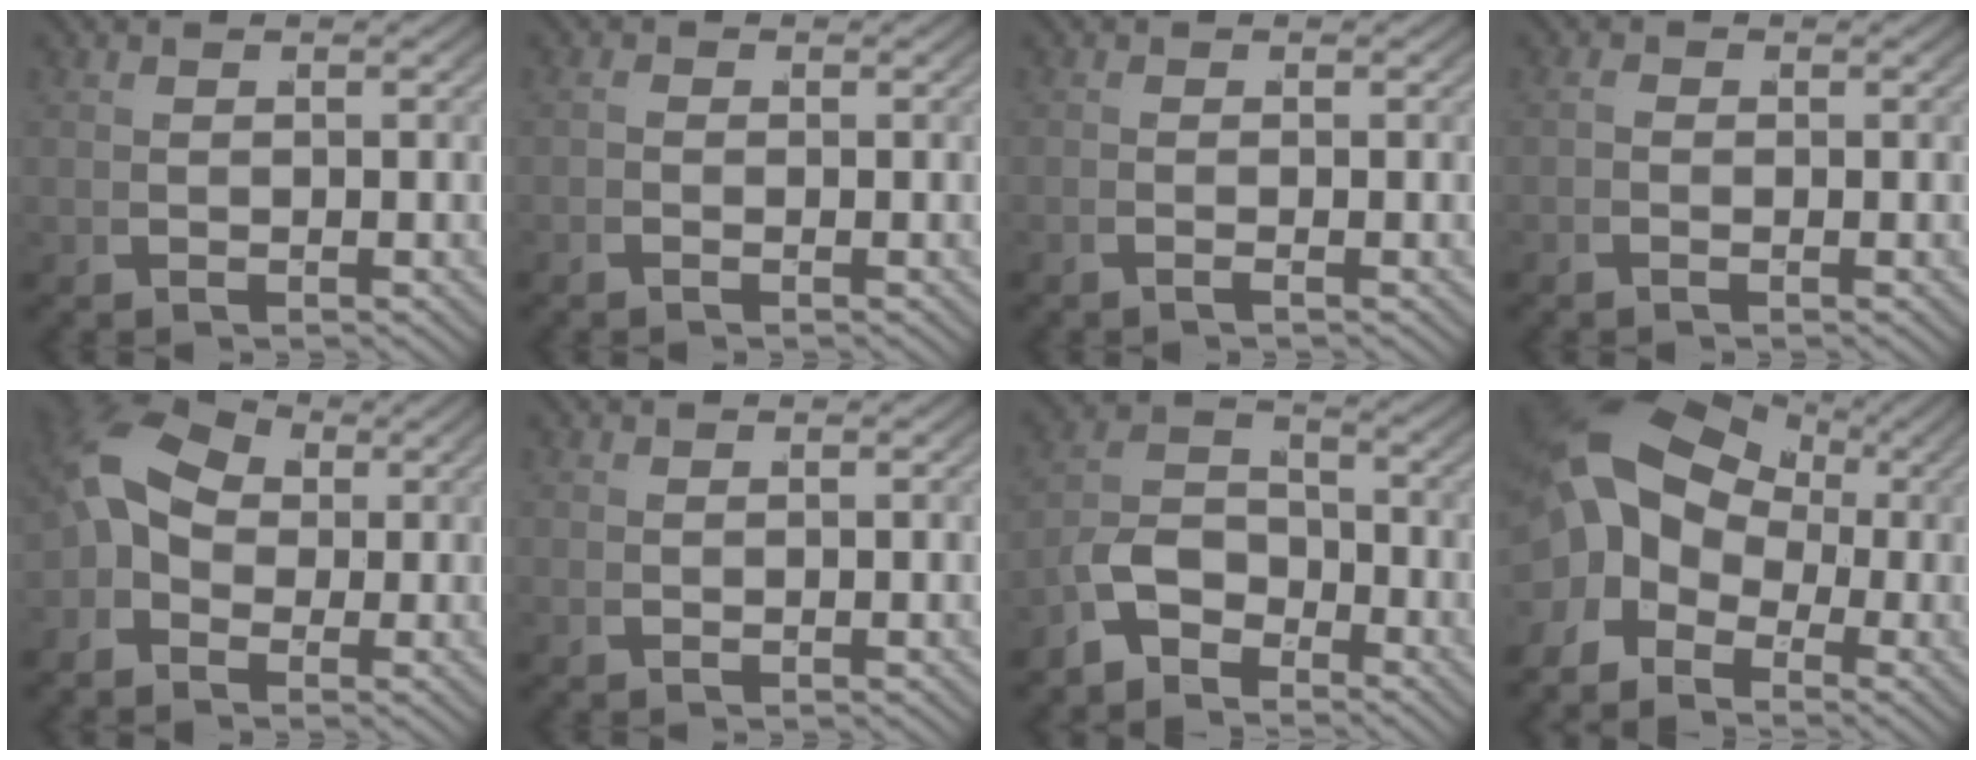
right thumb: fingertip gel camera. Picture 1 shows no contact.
{"total": 0.6, "force": [-0.5, -0.2, -0.3], "torque": [0.011, 0.008, -0.017]}
{"total": 1.1, "force": [-0.4, -0.9, -0.6], "torque": [0.013, 0.009, -0.016]}
{"total": 0.5, "force": [-0.5, 0.1, -0.2], "torque": [0.009, 0.008, -0.017]}
{"total": 7.8, "force": [1.5, 6.1, 4.6], "torque": [-0.100, 0.013, 0.005]}
{"total": 0.6, "force": [0.4, -0.5, 0.0], "torque": [0.005, 0.006, 0.005]}
{"total": 5.0, "force": [-3.3, 3.3, 2.0], "torque": [-0.022, 0.002, -0.075]}
{"total": 9.3, "force": [0.7, 7.2, 5.9], "torque": [-0.130, -0.001, 0.002]}